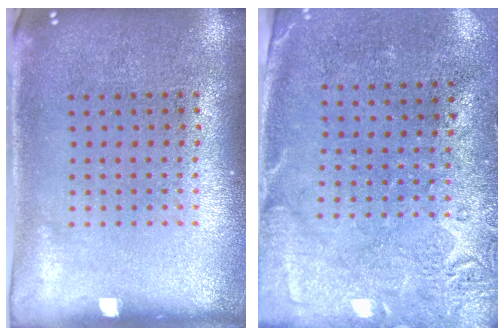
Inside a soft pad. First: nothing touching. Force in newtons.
{"total": 2.8, "press": 2.2, "slide": 1.7}